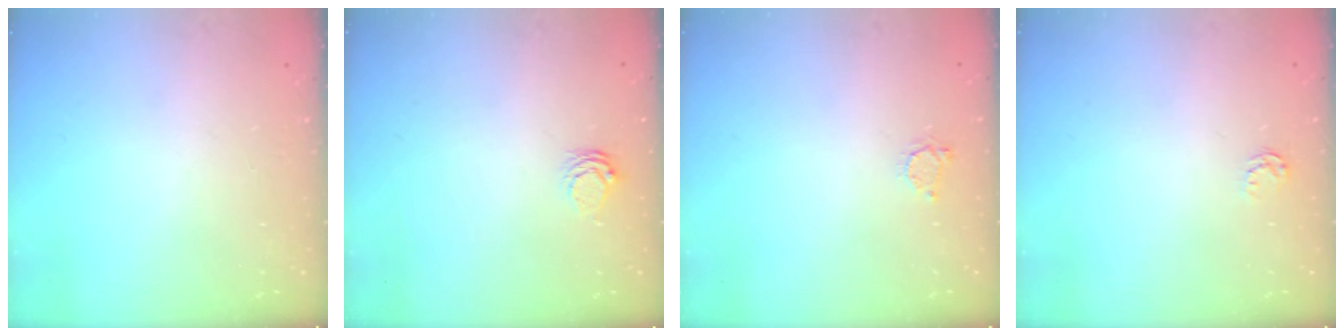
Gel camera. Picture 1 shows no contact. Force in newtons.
{"total": 3.8, "press": 3.8, "slide": 0.3}
{"total": 3.3, "press": 3.2, "slide": 0.4}
{"total": 2.6, "press": 2.6, "slide": 0.4}